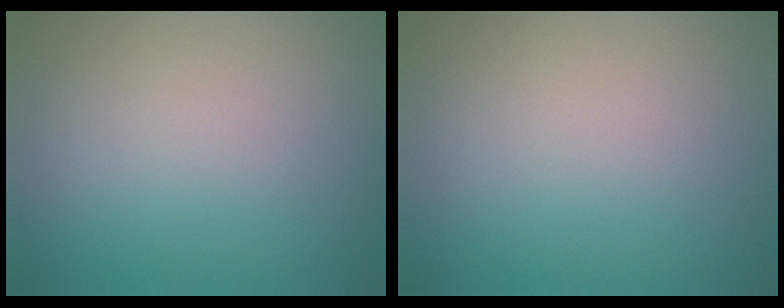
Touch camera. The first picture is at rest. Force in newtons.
{"total": 0.0}